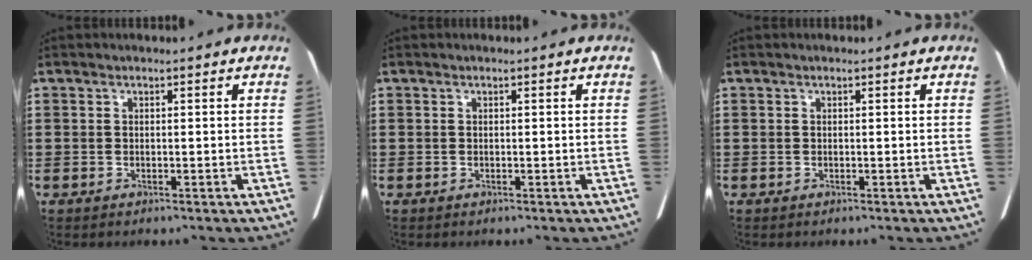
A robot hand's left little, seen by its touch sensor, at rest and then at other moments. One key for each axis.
{"total": 0.0}
{"total": 0.0}